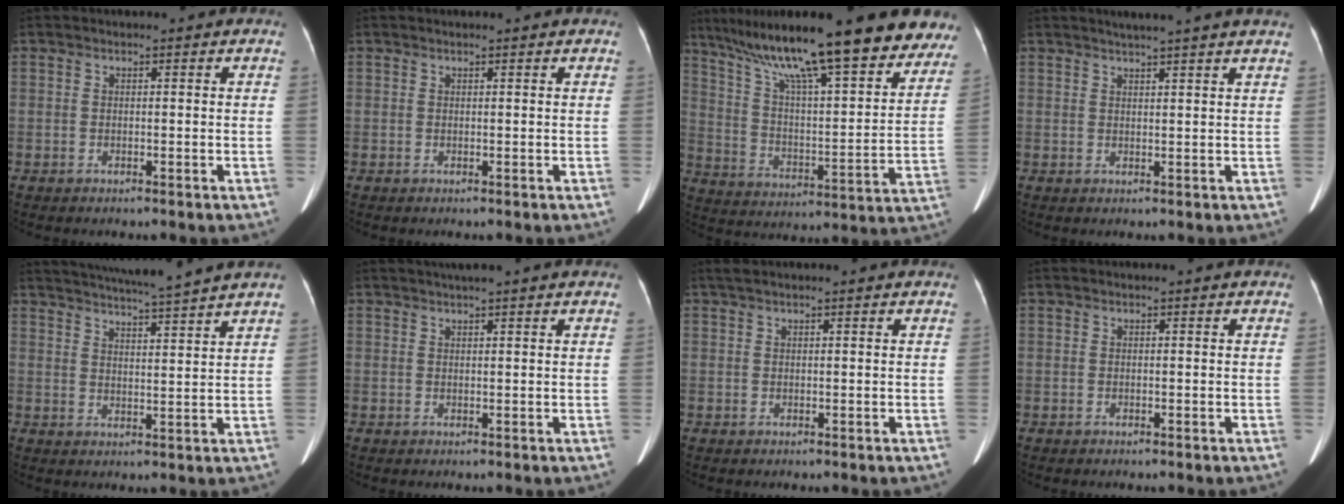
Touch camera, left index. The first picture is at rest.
{"total": 0.6, "force": [0.6, -0.1, 0.2], "torque": [-0.006, 0.006, 0.010]}
{"total": 29.6, "force": [23.3, 4.6, 17.7], "torque": [-0.280, -0.008, 0.328]}
{"total": 6.9, "force": [5.9, -0.9, 3.4], "torque": [-0.046, 0.016, 0.063]}
{"total": 12.2, "force": [11.1, -1.6, 4.8], "torque": [-0.086, -0.007, 0.156]}
{"total": 3.4, "force": [2.8, -0.4, 1.9], "torque": [-0.022, 0.026, 0.044]}
{"total": 1.8, "force": [1.5, 0.1, 1.0], "torque": [-0.014, 0.034, 0.029]}
{"total": 0.0}